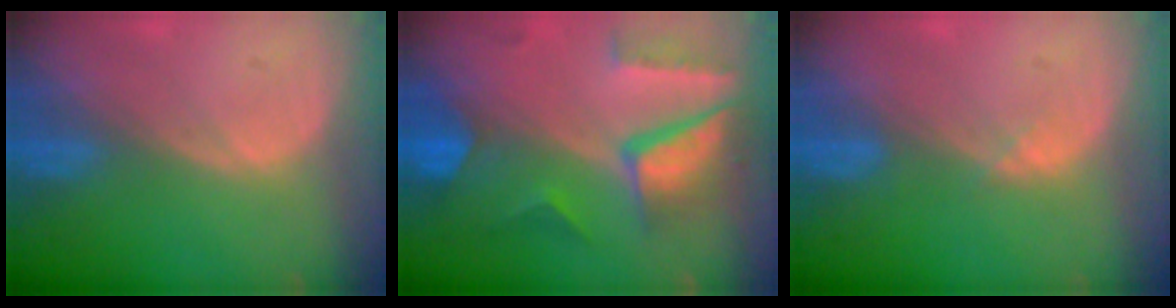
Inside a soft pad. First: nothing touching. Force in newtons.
{"total": 10.4, "press": 8.7, "slide": 5.7}
{"total": 0.9, "press": 0.9, "slide": 0.3}